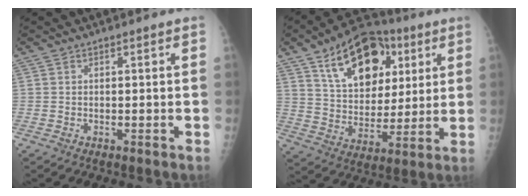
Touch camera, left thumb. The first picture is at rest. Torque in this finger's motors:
{"motor_torque": [1.28, 1.27, 0.62, -0.01, 0.14]}